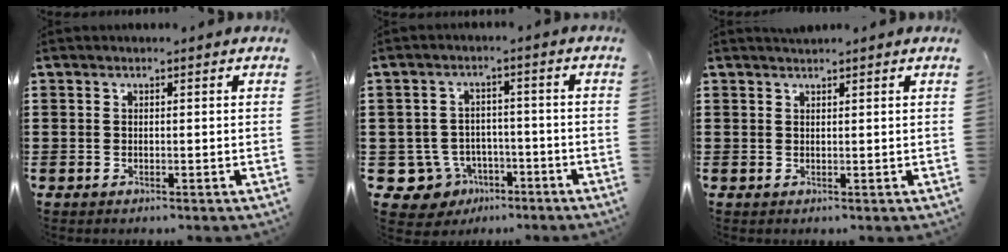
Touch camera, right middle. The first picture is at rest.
{"total": 5.3, "force": [-3.1, 4.1, 1.4], "torque": [-0.055, 0.006, -0.061]}
{"total": 1.0, "force": [1.0, 0.0, 0.1], "torque": [-0.003, -0.003, 0.019]}